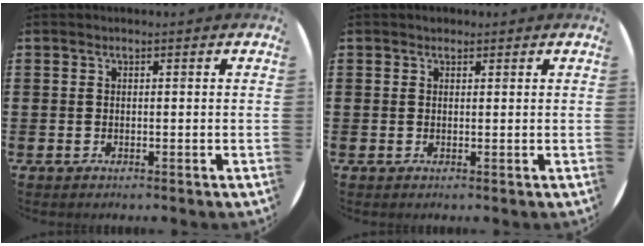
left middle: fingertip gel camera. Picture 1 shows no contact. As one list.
[{"total": 0.6, "force": [0.6, 0.2, -0.1], "torque": [0.010, -0.001, 0.010]}]